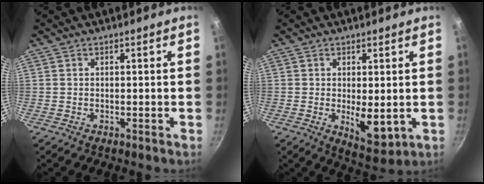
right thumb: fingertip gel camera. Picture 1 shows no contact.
{"total": 6.9, "force": [-0.4, 3.1, 6.2], "torque": [-0.081, -0.019, 0.004]}